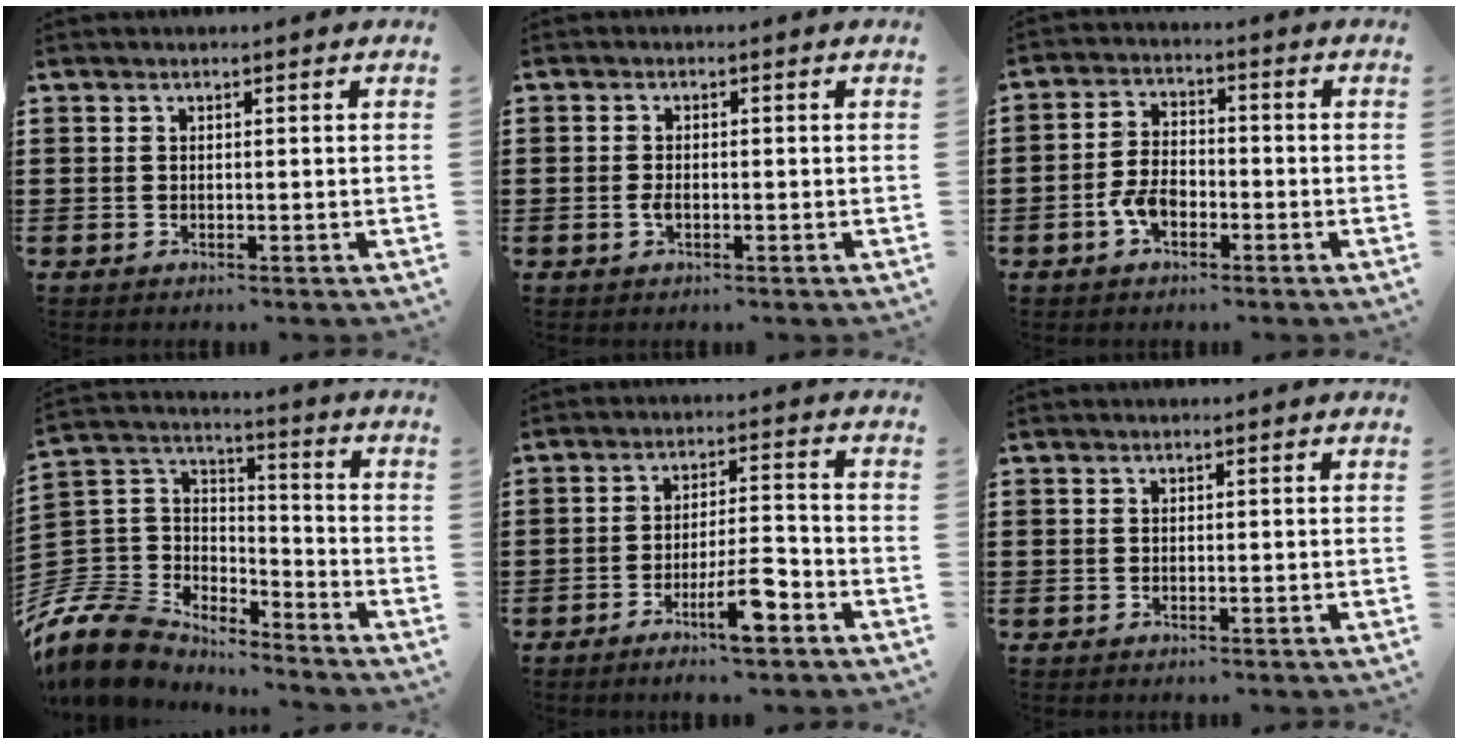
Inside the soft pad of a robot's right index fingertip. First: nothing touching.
{"total": 1.5, "force": [-0.5, 0.9, 1.2], "torque": [-0.030, -0.003, -0.011]}
{"total": 5.0, "force": [-2.2, 2.9, 3.5], "torque": [-0.087, 0.001, -0.047]}
{"total": 9.8, "force": [-8.1, 5.0, 2.3], "torque": [-0.101, 0.000, -0.167]}
{"total": 8.4, "force": [-4.5, 1.5, 6.9], "torque": [-0.119, 0.004, -0.078]}
{"total": 0.0}